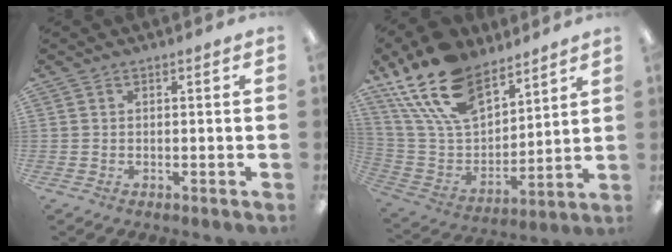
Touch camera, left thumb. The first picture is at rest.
{"total": 21.6, "force": [14.7, 11.1, 11.2], "torque": [-0.234, -0.073, 0.272]}